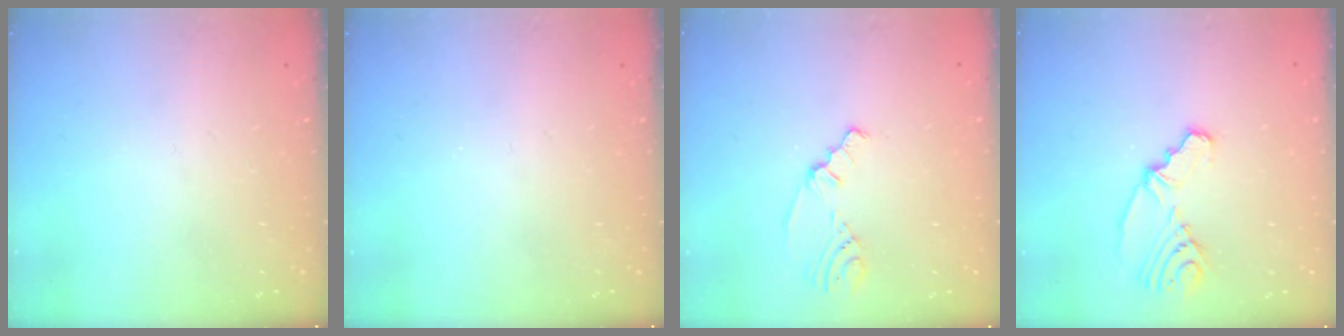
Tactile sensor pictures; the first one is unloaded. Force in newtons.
{"total": 0.0}
{"total": 2.0, "press": 1.4, "slide": 1.4}
{"total": 6.3, "press": 4.9, "slide": 4.0}